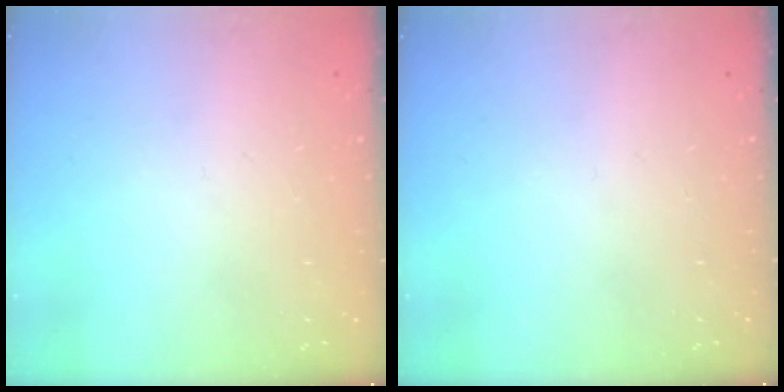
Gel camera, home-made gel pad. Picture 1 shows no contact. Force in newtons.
{"total": 0.0}